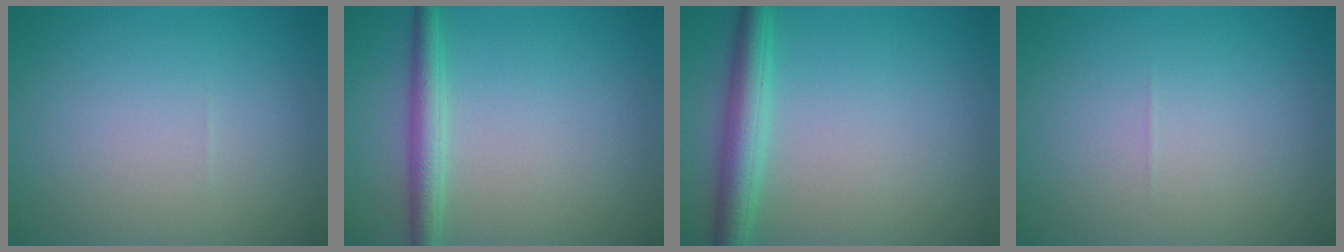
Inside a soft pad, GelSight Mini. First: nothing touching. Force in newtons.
{"total": 2.7, "press": 2.7, "slide": 0.1}
{"total": 3.6, "press": 3.6, "slide": 0.1}
{"total": 0.0}